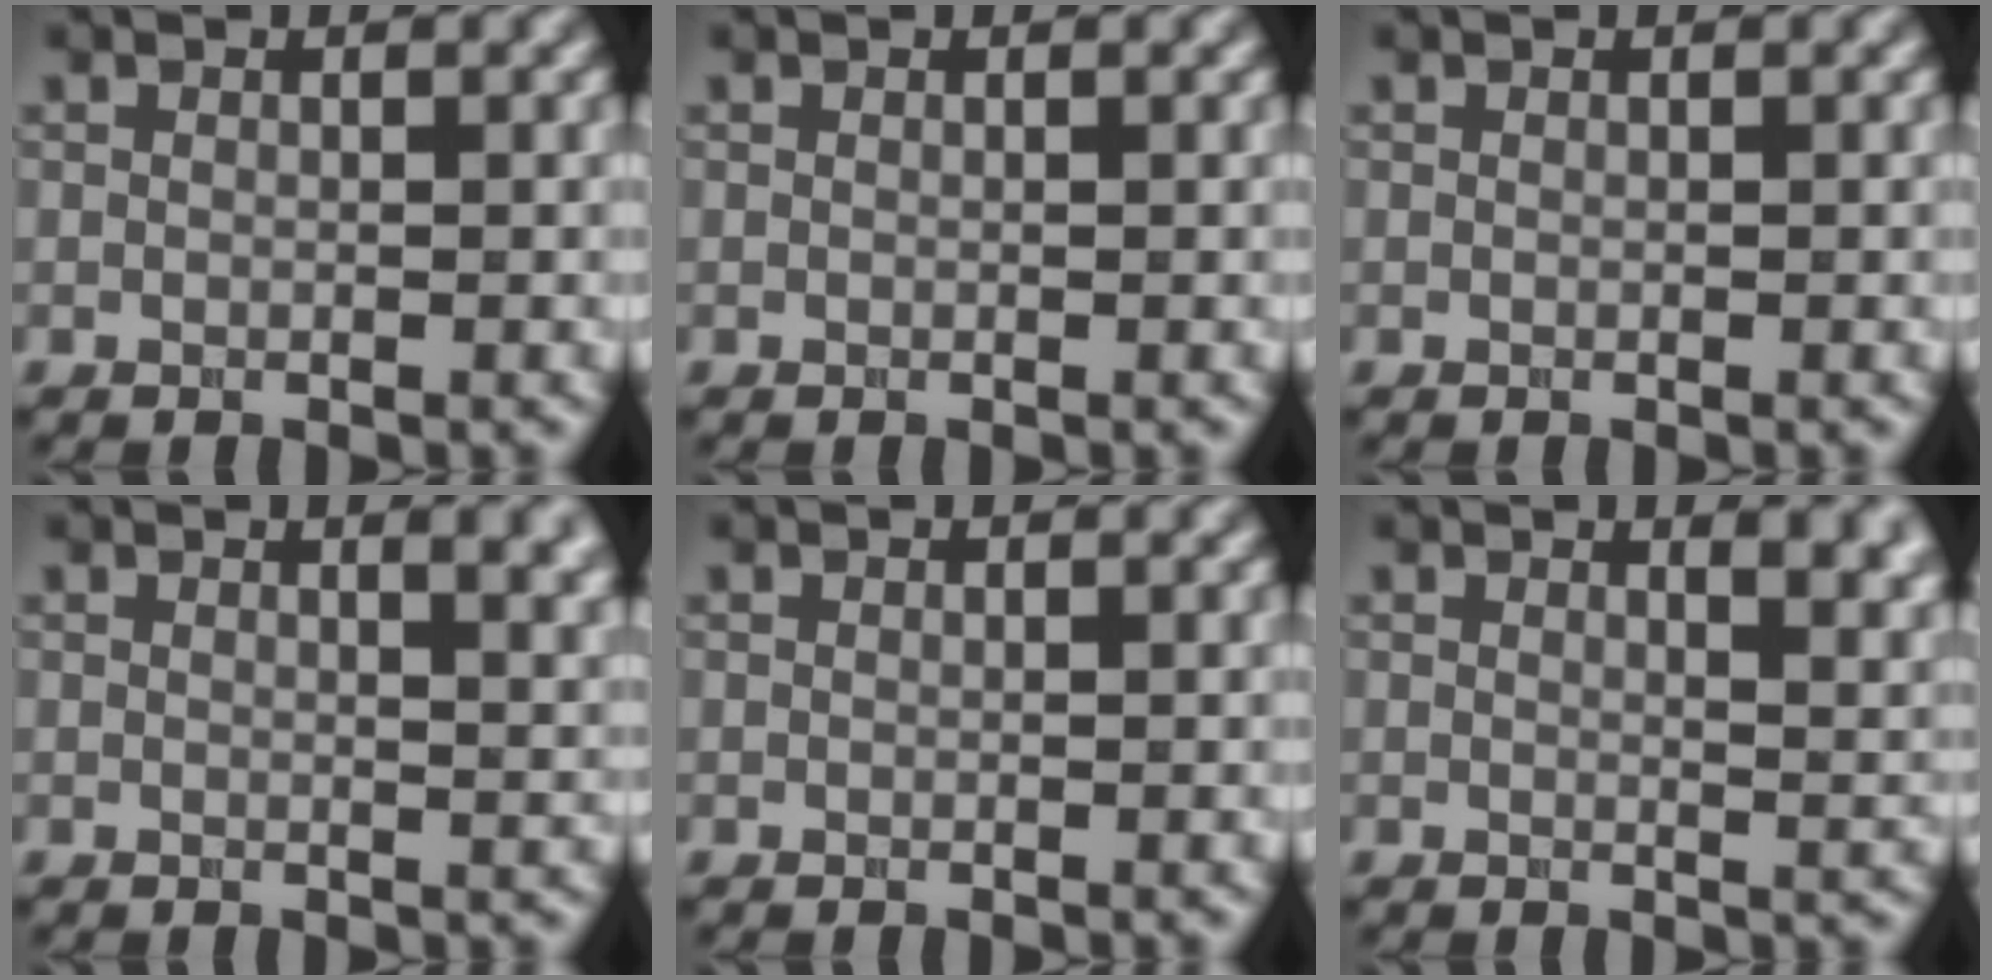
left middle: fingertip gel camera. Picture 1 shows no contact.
{"total": 0.0}
{"total": 0.0}
{"total": 4.5, "force": [2.1, 2.0, 3.4], "torque": [-0.016, 0.007, 0.023]}
{"total": 0.0}
{"total": 5.6, "force": [2.8, 2.6, 4.1], "torque": [-0.017, 0.009, 0.035]}